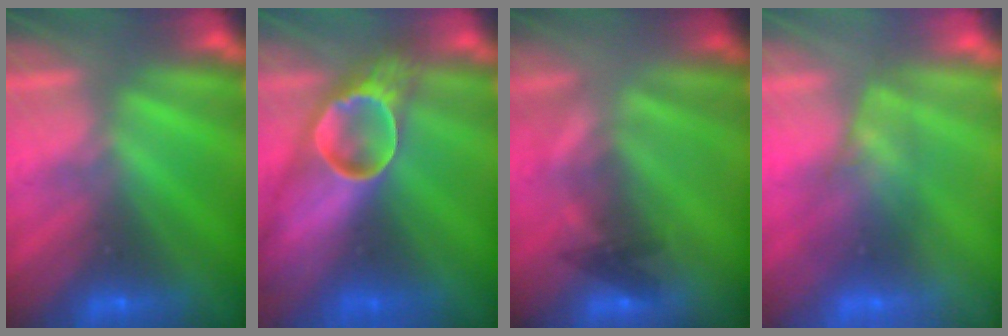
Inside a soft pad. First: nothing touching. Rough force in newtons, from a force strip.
{"total": 7.3}
{"total": 2.2}
{"total": 2.5}